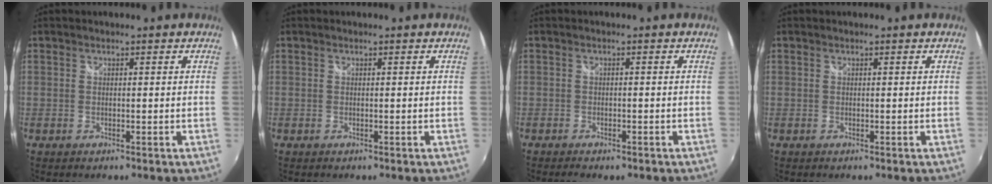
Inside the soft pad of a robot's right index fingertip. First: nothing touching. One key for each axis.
{"total": 0.0}
{"total": 3.3, "fx": -2.6, "fy": 1.3, "fz": 1.7, "tx": -0.041, "ty": -0.013, "tz": -0.040}
{"total": 0.0}